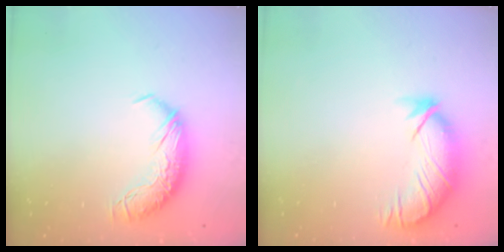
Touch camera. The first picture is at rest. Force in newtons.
{"total": 3.9, "press": 3.3, "slide": 2.0}